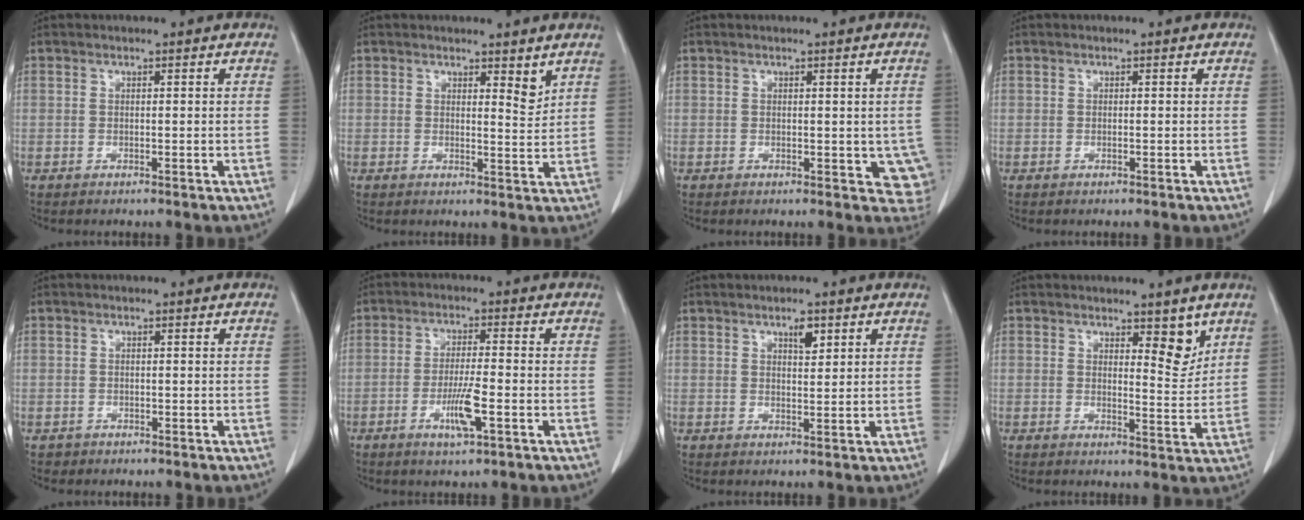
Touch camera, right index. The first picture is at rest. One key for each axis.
{"total": 2.6, "fx": 1.9, "fy": 0.6, "fz": 1.6, "tx": -0.023, "ty": -0.015, "tz": 0.030}
{"total": 4.6, "fx": -0.5, "fy": 2.6, "fz": 3.8, "tx": -0.019, "ty": -0.002, "tz": -0.003}
{"total": 0.0}
{"total": 1.1, "fx": -0.6, "fy": 0.9, "fz": -0.2, "tx": -0.008, "ty": 0.003, "tz": -0.011}
{"total": 5.8, "fx": -2.2, "fy": 0.4, "fz": 5.3, "tx": -0.099, "ty": -0.006, "tz": -0.039}
{"total": 2.3, "fx": 1.4, "fy": 0.7, "fz": 1.8, "tx": -0.031, "ty": -0.003, "tz": 0.023}
{"total": 4.3, "fx": 2.9, "fy": 1.5, "fz": 2.9, "tx": -0.034, "ty": -0.015, "tz": 0.040}